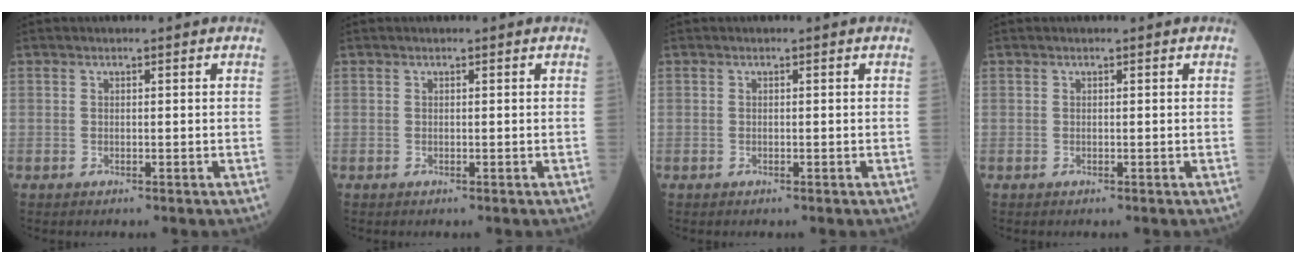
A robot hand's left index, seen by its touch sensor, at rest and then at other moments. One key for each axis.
{"total": 0.0}
{"total": 0.0}
{"total": 0.0}